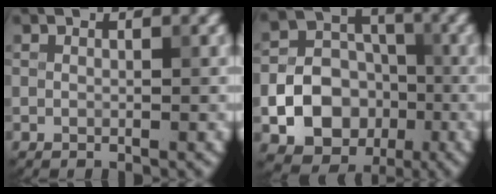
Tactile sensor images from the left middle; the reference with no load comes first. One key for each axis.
{"total": 11.8, "fx": -3.3, "fy": 10.3, "fz": 4.7, "tx": -0.070, "ty": -0.026, "tz": -0.072}